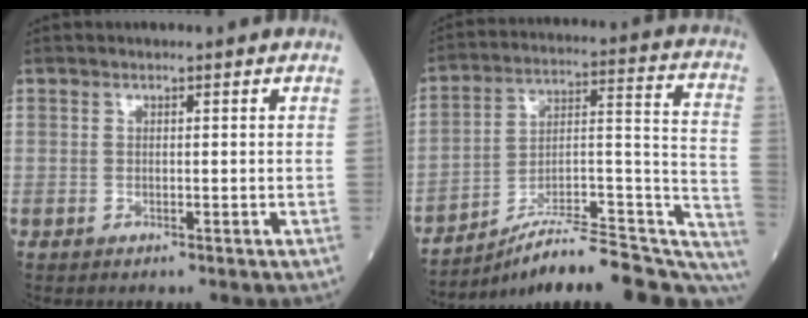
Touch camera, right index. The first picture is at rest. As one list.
[{"total": 23.2, "force": [-19.3, 3.9, 12.3], "torque": [-0.111, 0.045, -0.283]}]